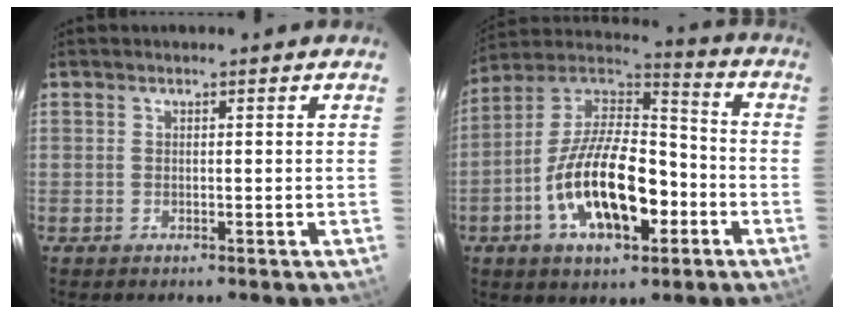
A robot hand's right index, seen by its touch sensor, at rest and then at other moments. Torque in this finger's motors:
{"motor_torque": [1.26, -0.88, 1.05, 0.21]}